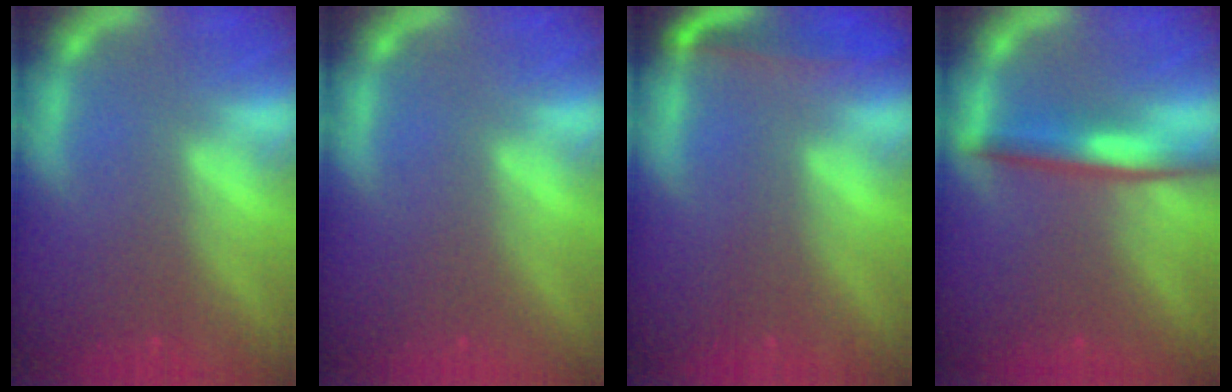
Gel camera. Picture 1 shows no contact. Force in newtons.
{"total": 0.0}
{"total": 3.5}
{"total": 4.0}